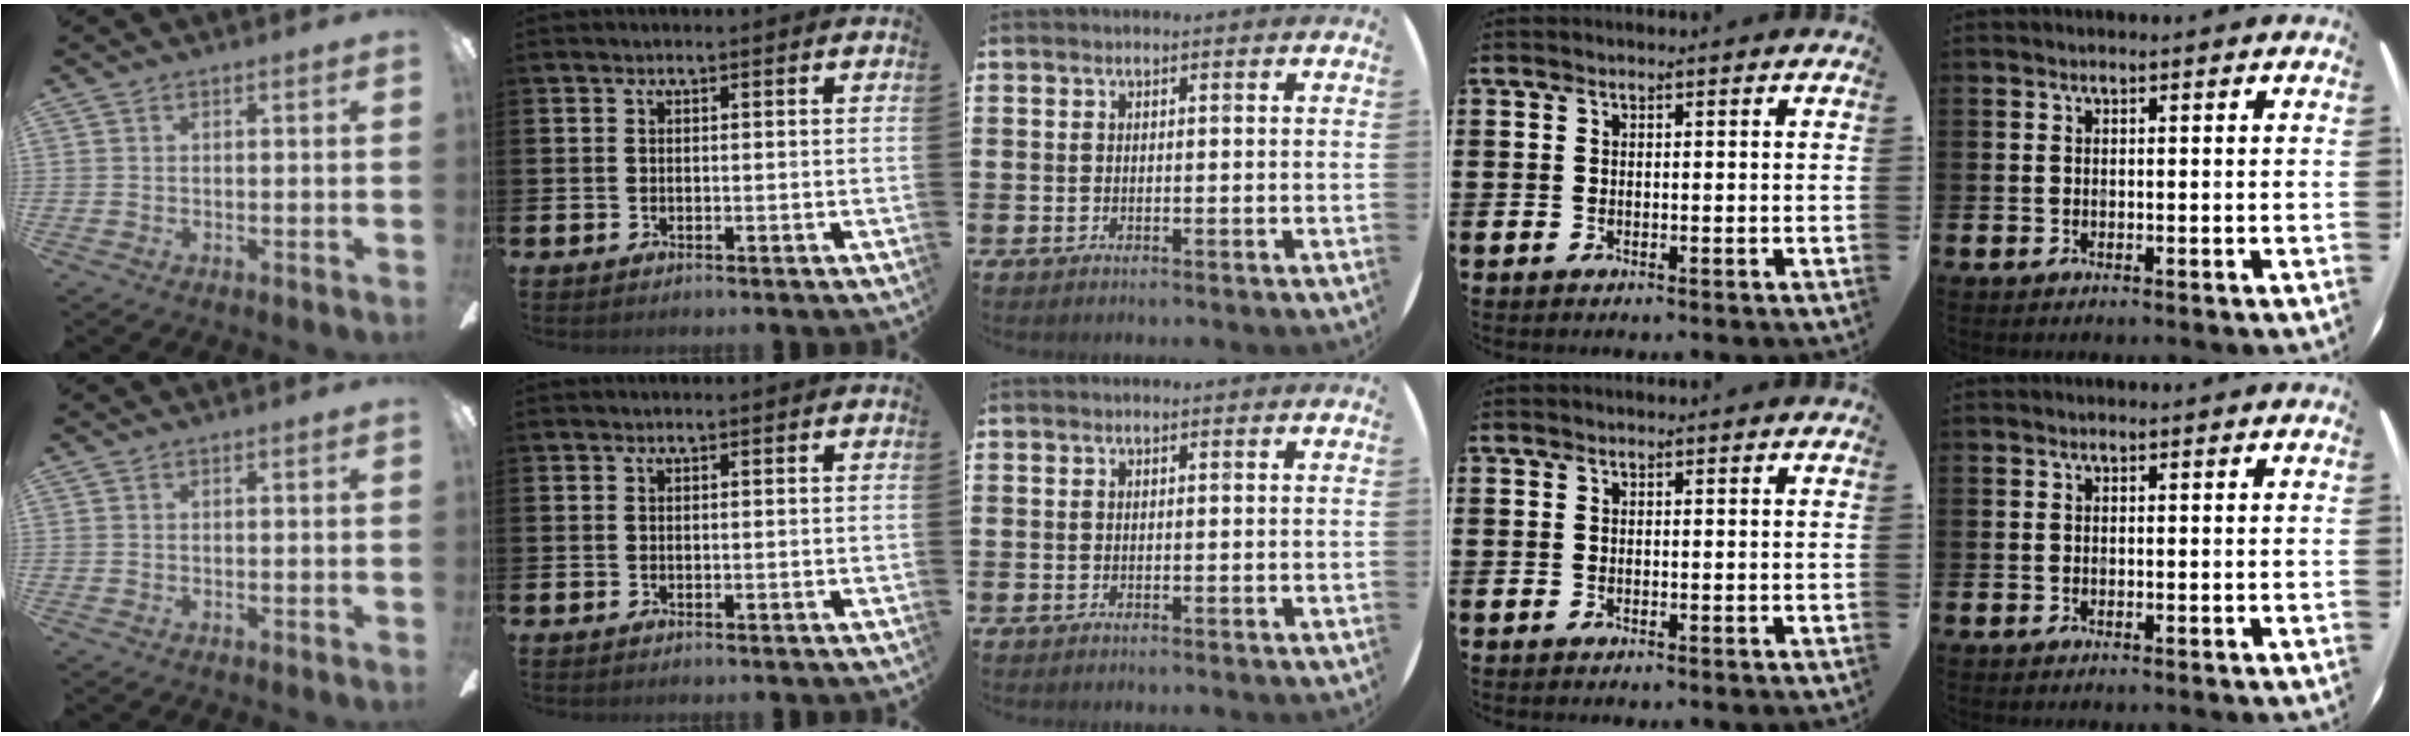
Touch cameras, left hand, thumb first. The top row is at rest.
{}